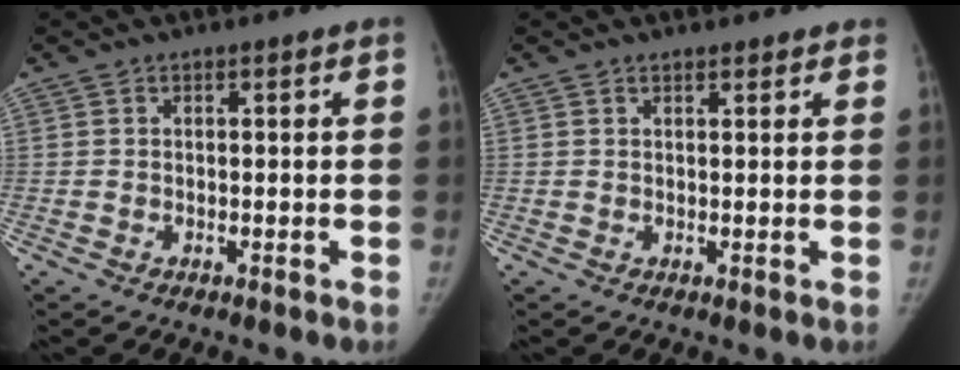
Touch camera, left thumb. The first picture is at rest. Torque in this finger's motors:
{"motor_torque": [-0.39, -0.15, -0.29, -0.04, -0.04]}